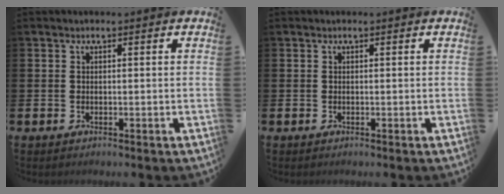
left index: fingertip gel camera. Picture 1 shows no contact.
{"total": 0.0}